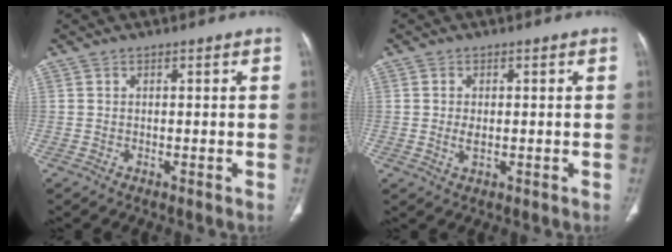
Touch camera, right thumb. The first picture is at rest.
{"total": 2.5, "force": [-0.1, 1.5, 2.0], "torque": [-0.039, -0.004, 0.000]}